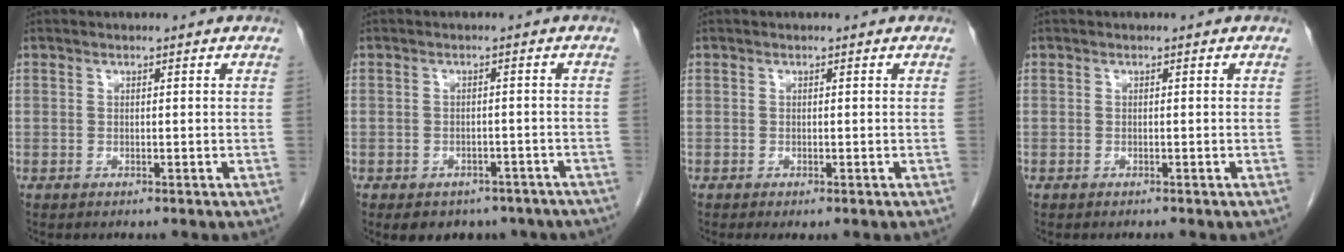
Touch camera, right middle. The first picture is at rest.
{"total": 9.7, "force": [-7.2, 5.6, 3.3], "torque": [-0.040, 0.004, -0.079]}
{"total": 1.1, "force": [-0.7, 0.2, 0.7], "torque": [-0.010, -0.005, -0.009]}
{"total": 0.0}